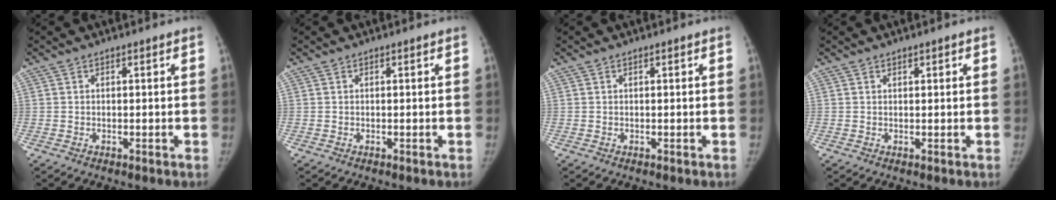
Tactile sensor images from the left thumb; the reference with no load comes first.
{"total": 0.0}
{"total": 0.0}
{"total": 0.8, "force": [0.5, 0.4, 0.5], "torque": [0.000, -0.001, 0.007]}